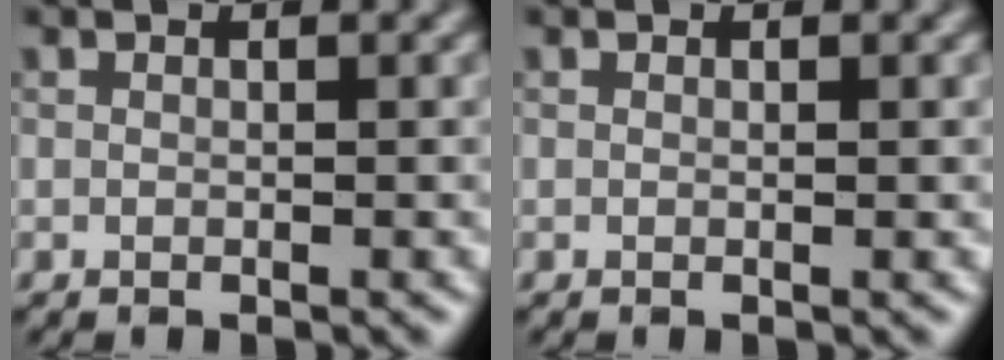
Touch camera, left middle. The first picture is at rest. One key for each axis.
{"total": 0.0}